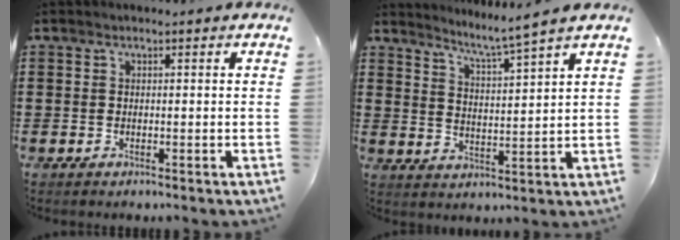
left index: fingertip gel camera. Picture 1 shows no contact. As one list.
[{"total": 4.1, "force": [3.6, -1.3, 1.5], "torque": [-0.049, -0.032, 0.054]}]